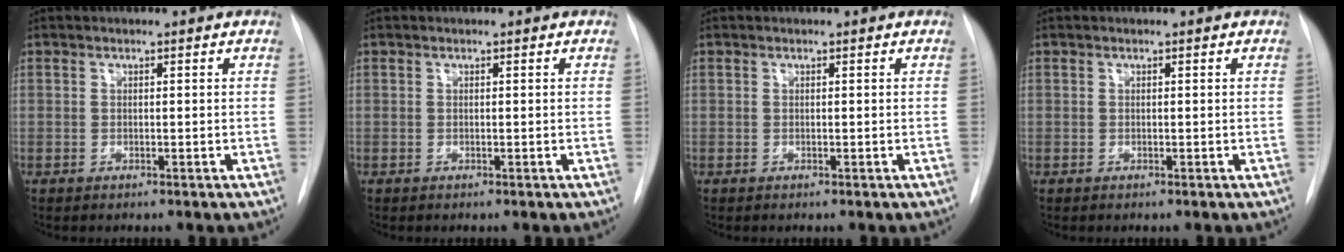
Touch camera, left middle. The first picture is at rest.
{"total": 0.0}
{"total": 0.0}
{"total": 0.0}